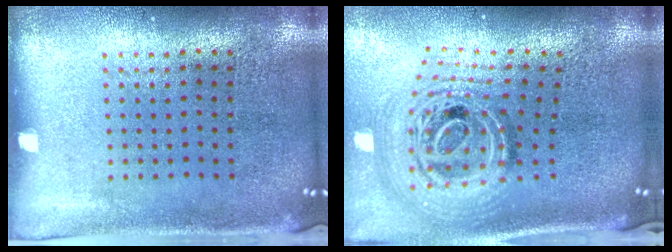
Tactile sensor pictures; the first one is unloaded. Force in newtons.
{"total": 2.4, "press": 1.7, "slide": 1.6}